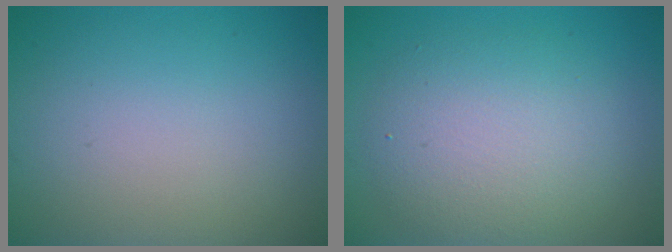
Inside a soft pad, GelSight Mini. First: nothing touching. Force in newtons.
{"total": 5.3, "press": 5.3, "slide": 0.3}